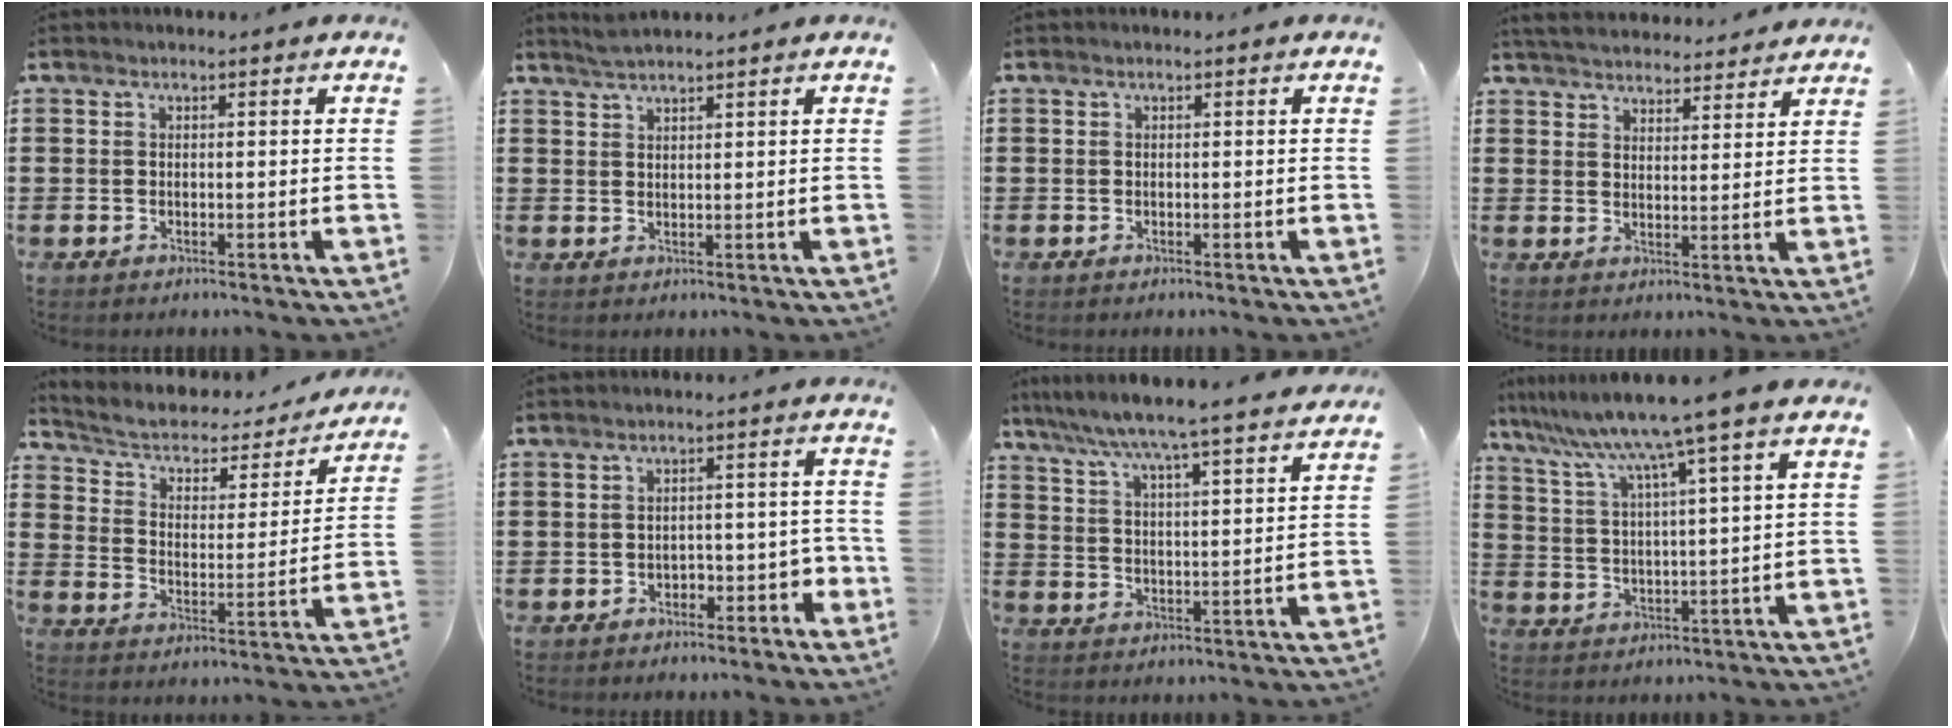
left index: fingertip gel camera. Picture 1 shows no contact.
{"total": 1.9, "force": [1.8, -0.2, 0.6], "torque": [-0.015, 0.001, 0.035]}
{"total": 0.0}
{"total": 4.2, "force": [4.2, 0.5, 0.5], "torque": [-0.025, -0.017, 0.076]}
{"total": 3.3, "force": [2.4, 1.8, 1.4], "torque": [-0.046, -0.021, 0.031]}
{"total": 3.2, "force": [-2.3, 1.6, 1.5], "torque": [-0.029, 0.009, -0.049]}
{"total": 5.7, "force": [5.2, -1.2, 2.0], "torque": [-0.063, -0.043, 0.081]}
{"total": 9.1, "force": [7.1, -1.5, 5.4], "torque": [-0.132, -0.043, 0.112]}